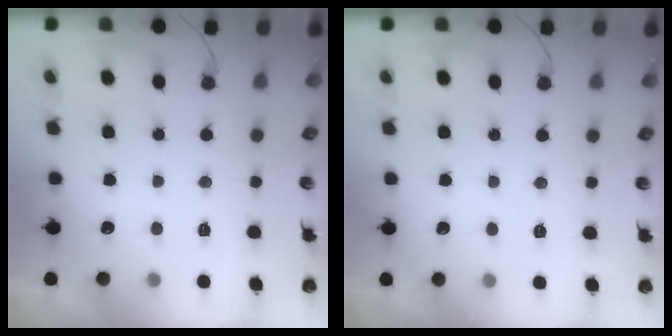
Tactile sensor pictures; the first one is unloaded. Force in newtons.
{"total": 3.0, "press": 3.0, "slide": 0.5}